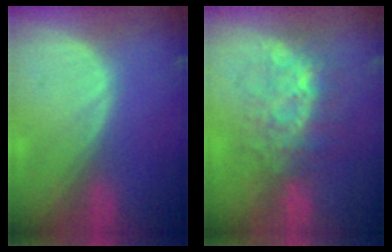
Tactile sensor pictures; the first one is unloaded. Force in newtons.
{"total": 8.4, "press": 7.5, "slide": 3.7}